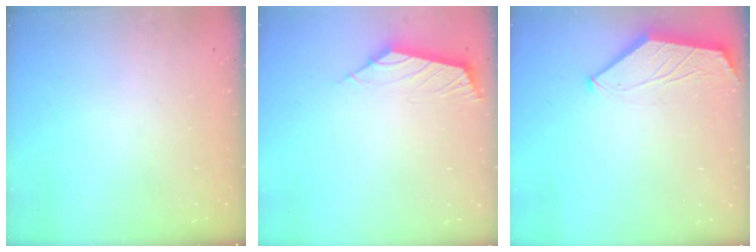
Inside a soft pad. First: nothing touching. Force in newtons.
{"total": 2.9, "press": 2.8, "slide": 0.7}
{"total": 1.6, "press": 1.6, "slide": 0.3}